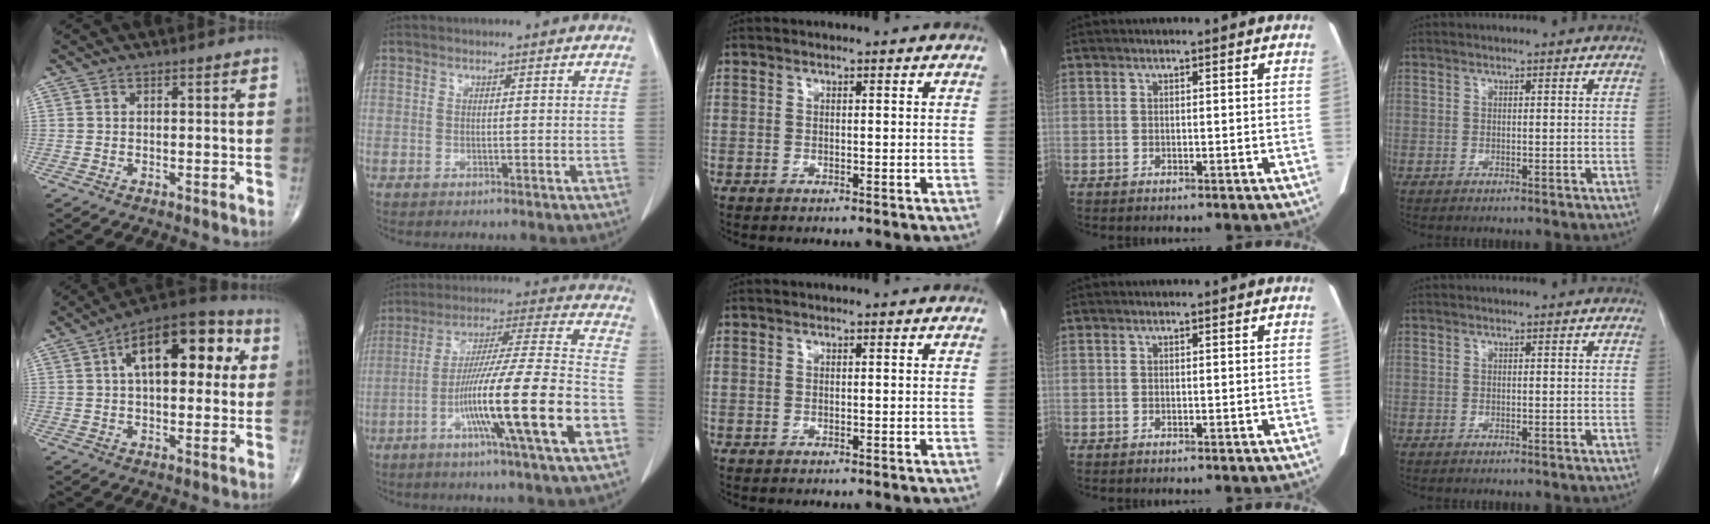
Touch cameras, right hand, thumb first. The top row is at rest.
{"thumb": {"total": 18.7, "force": [5.0, 9.3, 15.4], "torque": [-0.193, 0.021, 0.062]}, "index": {"total": 19.1, "force": [-7.4, -0.5, 17.6], "torque": [-0.301, -0.015, -0.128]}}